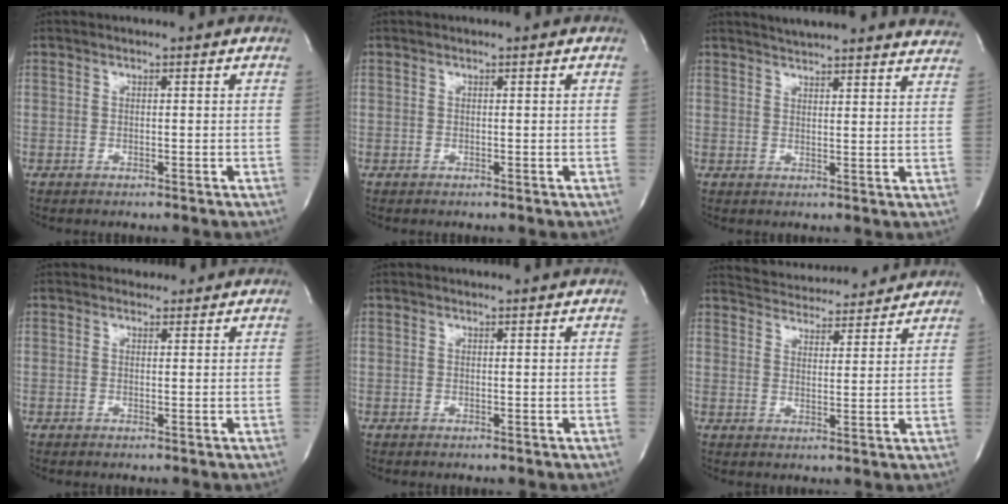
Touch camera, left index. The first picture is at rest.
{"total": 0.0}
{"total": 18.2, "force": [17.1, 1.3, 6.1], "torque": [-0.089, -0.033, 0.196]}
{"total": 0.7, "force": [0.5, 0.5, 0.0], "torque": [-0.001, 0.008, 0.007]}
{"total": 1.1, "force": [1.1, -0.3, 0.1], "torque": [-0.006, -0.003, 0.012]}
{"total": 11.9, "force": [11.5, 2.1, 2.2], "torque": [-0.032, 0.016, 0.158]}